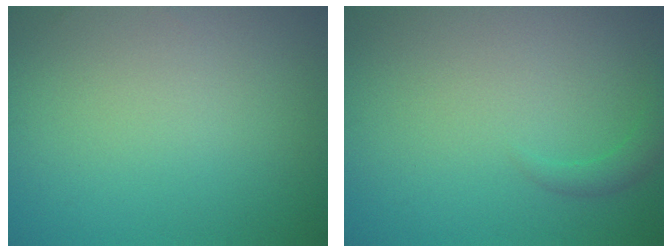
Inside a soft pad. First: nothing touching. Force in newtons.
{"total": 1.3, "press": 1.3, "slide": 0.2}